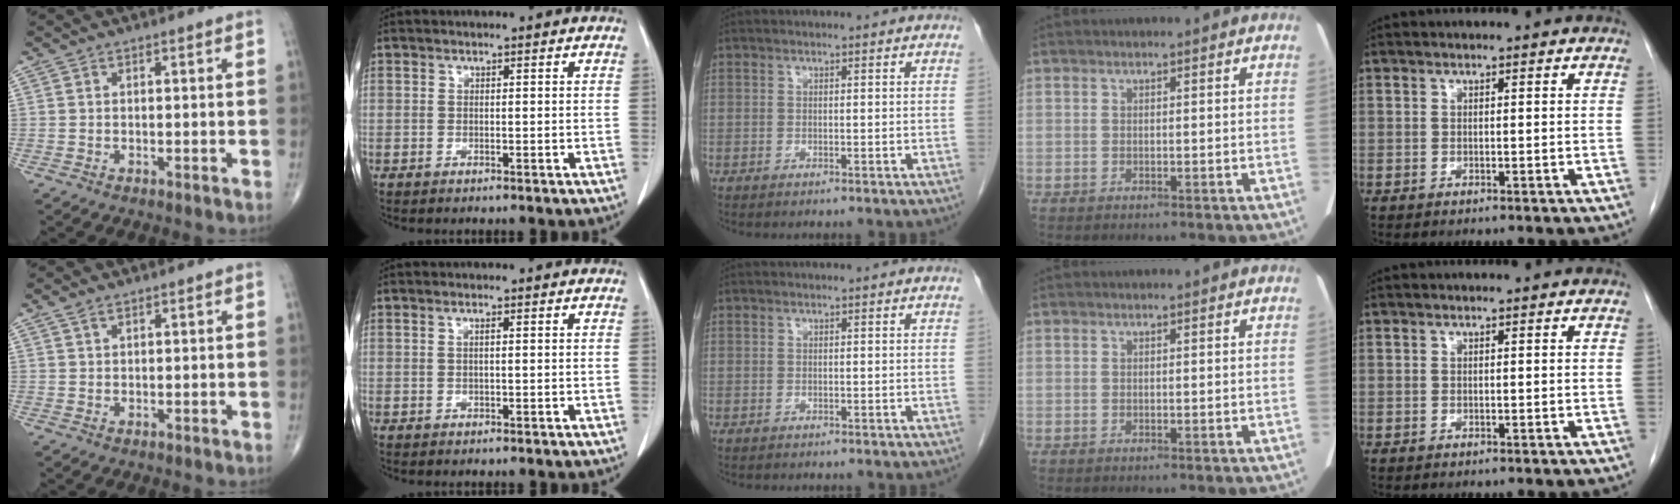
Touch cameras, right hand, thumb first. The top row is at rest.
{"thumb": {"total": 1.6, "force": [1.2, 0.7, 0.8], "torque": [-0.015, 0.005, 0.023]}, "index": {"total": 0.9, "force": [0.2, 0.1, 0.9], "torque": [-0.017, 0.002, 0.003]}}